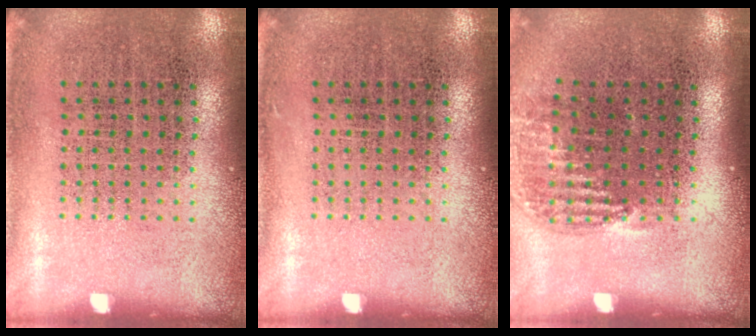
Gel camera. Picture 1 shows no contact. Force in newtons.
{"total": 0.0}
{"total": 1.0, "press": 0.9, "slide": 0.5}